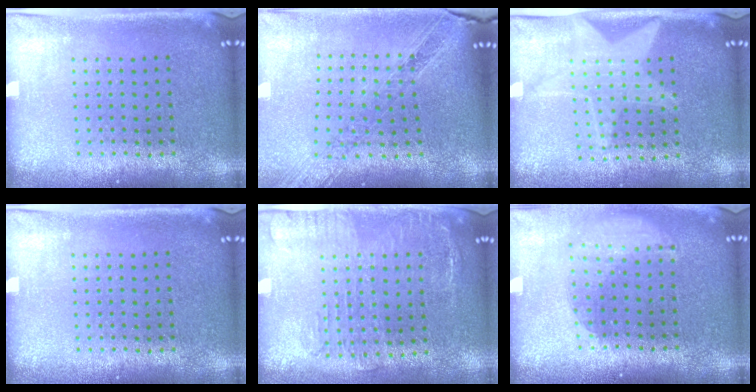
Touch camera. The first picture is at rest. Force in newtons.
{"total": 1.1, "press": 1.1, "slide": 0.2}
{"total": 1.4, "press": 1.4, "slide": 0.2}
{"total": 0.0}
{"total": 1.9, "press": 1.5, "slide": 1.2}
{"total": 1.6, "press": 1.2, "slide": 1.0}